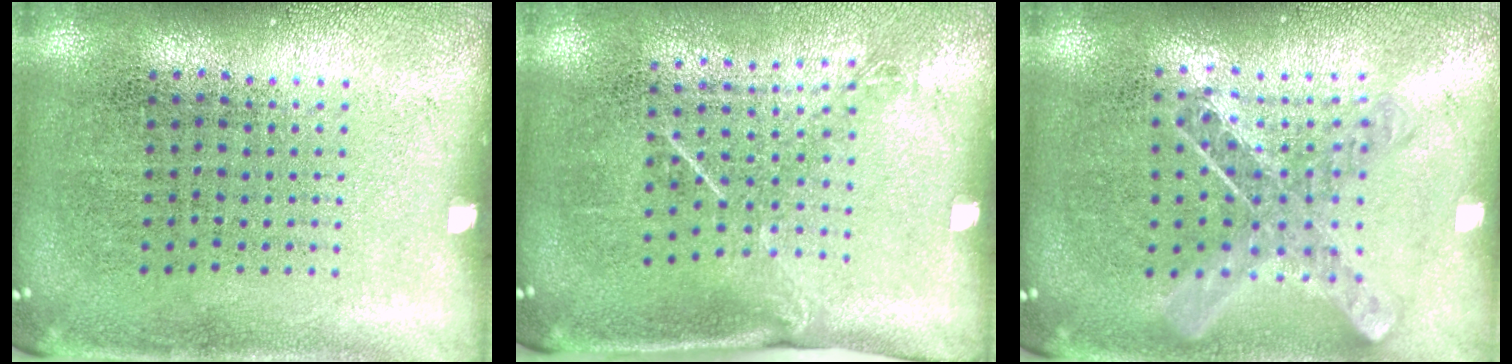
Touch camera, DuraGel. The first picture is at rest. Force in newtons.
{"total": 1.5, "press": 1.0, "slide": 1.1}
{"total": 0.9, "press": 0.9, "slide": 0.0}